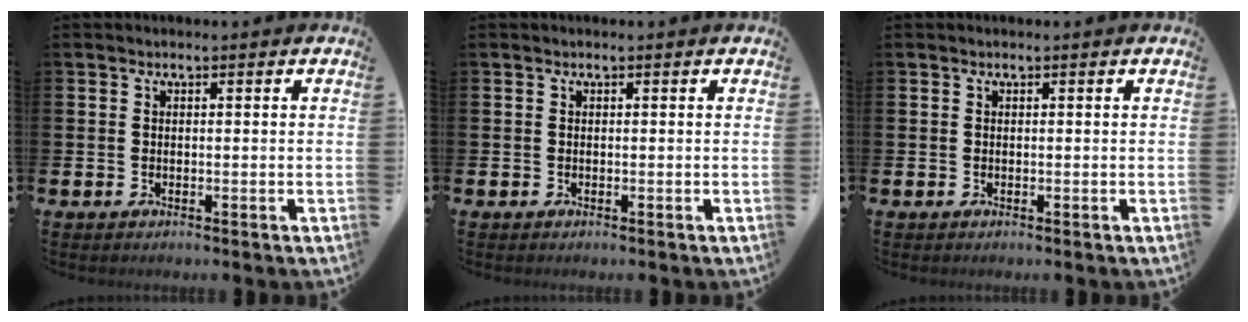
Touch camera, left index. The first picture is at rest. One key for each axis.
{"total": 0.0}
{"total": 0.0}